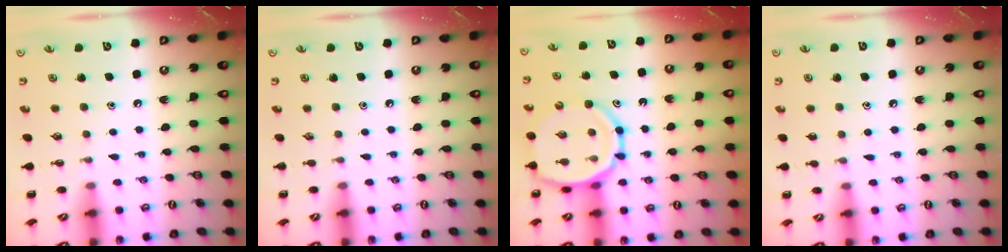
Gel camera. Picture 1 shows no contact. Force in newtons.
{"total": 0.0}
{"total": 13.4, "press": 13.0, "slide": 3.2}
{"total": 3.8, "press": 3.4, "slide": 1.6}